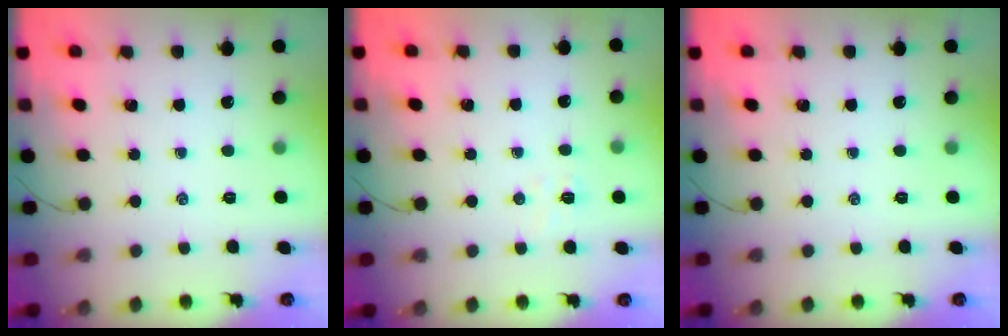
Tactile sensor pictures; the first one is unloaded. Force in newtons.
{"total": 4.8, "press": 4.7, "slide": 0.8}
{"total": 0.0}